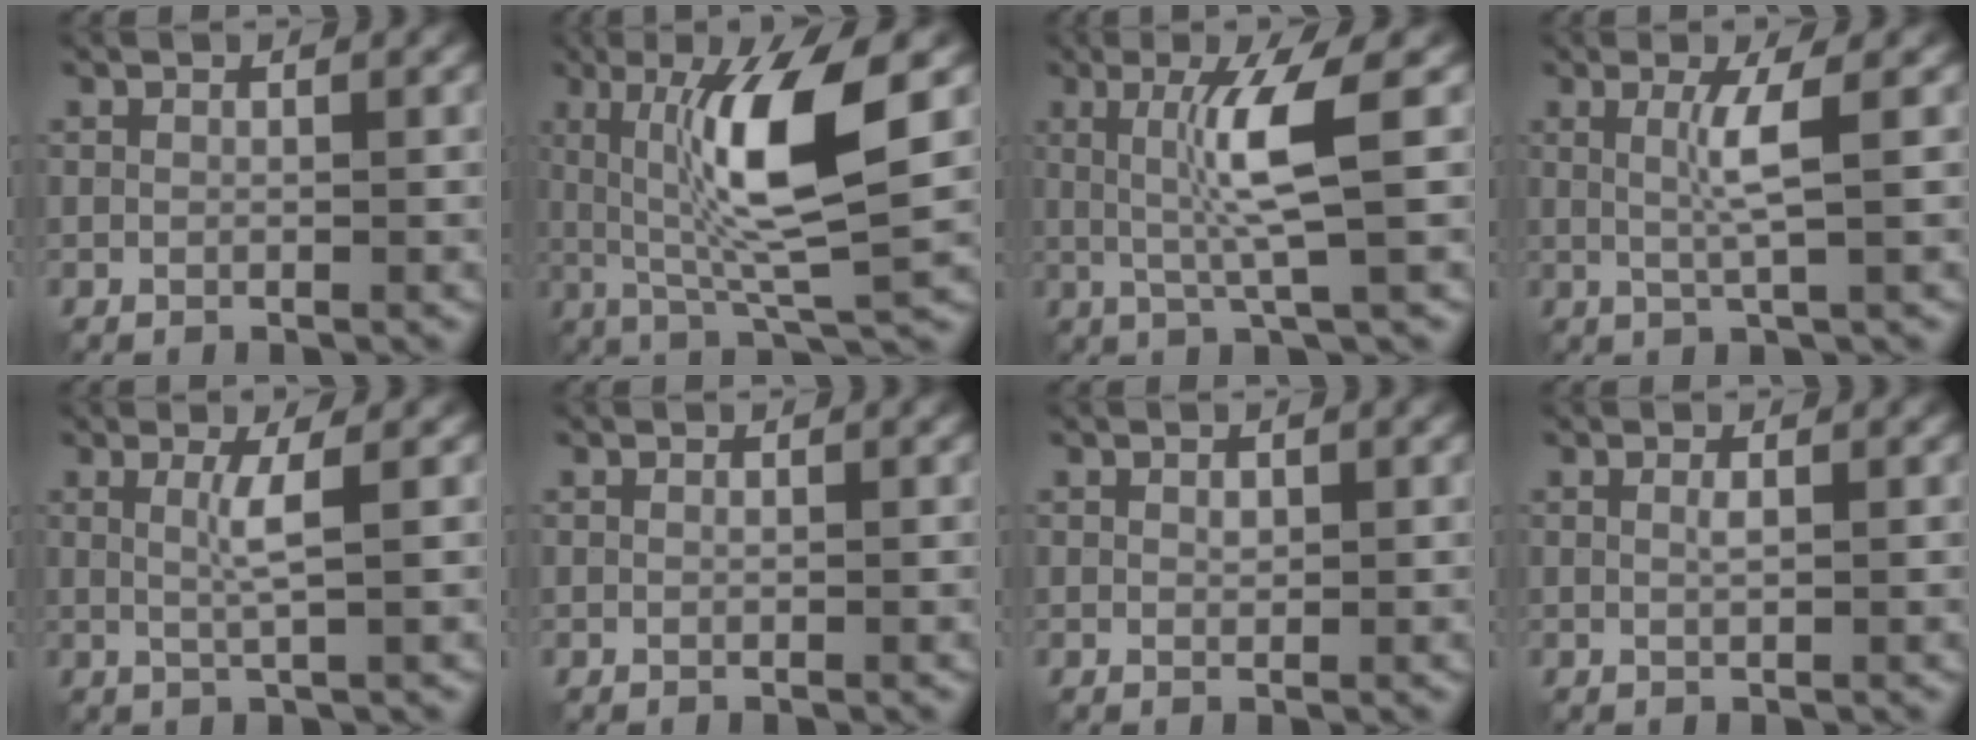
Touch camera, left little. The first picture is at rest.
{"total": 9.6, "force": [0.9, 1.9, 9.3], "torque": [-0.163, -0.004, 0.021]}
{"total": 5.4, "force": [0.3, 0.3, 5.4], "torque": [-0.112, 0.001, 0.009]}
{"total": 3.1, "force": [0.1, 0.2, 3.1], "torque": [-0.061, -0.004, 0.004]}
{"total": 2.4, "force": [0.1, 0.2, 2.4], "torque": [-0.046, -0.003, 0.003]}
{"total": 0.0}
{"total": 0.7, "force": [0.0, 0.4, 0.5], "torque": [-0.011, -0.002, 0.003]}
{"total": 0.6, "force": [0.0, 0.1, 0.6], "torque": [-0.014, -0.001, -0.001]}